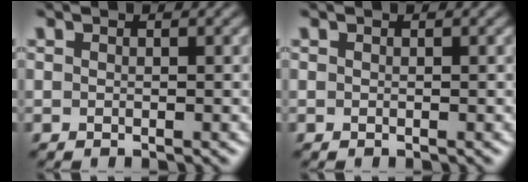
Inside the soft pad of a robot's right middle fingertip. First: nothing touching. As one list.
[{"total": 0.0}]